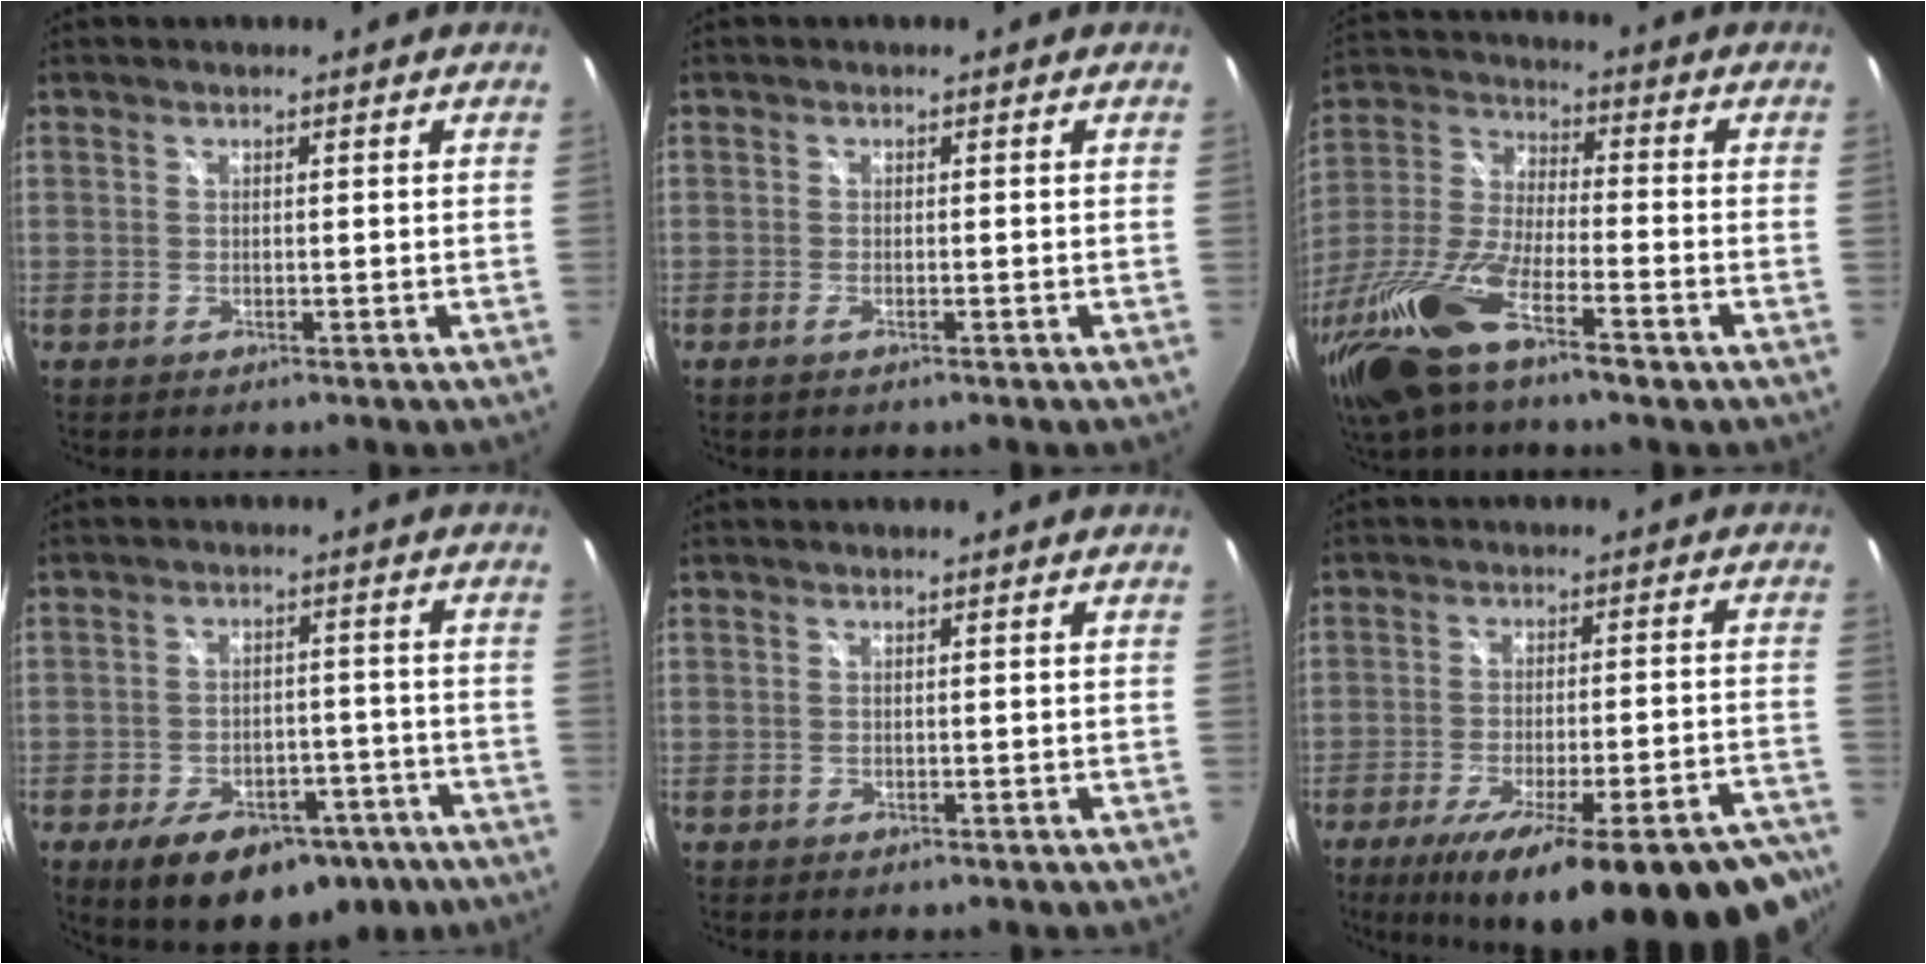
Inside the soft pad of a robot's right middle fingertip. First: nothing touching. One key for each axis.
{"total": 1.0, "fx": -0.7, "fy": 0.2, "fz": 0.7, "tx": -0.016, "ty": -0.002, "tz": -0.015}
{"total": 20.0, "fx": -11.9, "fy": 5.4, "fz": 15.1, "tx": -0.329, "ty": -0.042, "tz": -0.235}
{"total": 16.6, "fx": -10.7, "fy": 8.8, "fz": 9.1, "tx": -0.167, "ty": 0.004, "tz": -0.134}
{"total": 0.0}
{"total": 26.6, "fx": -20.1, "fy": 4.6, "fz": 16.8, "tx": -0.248, "ty": -0.051, "tz": -0.272}